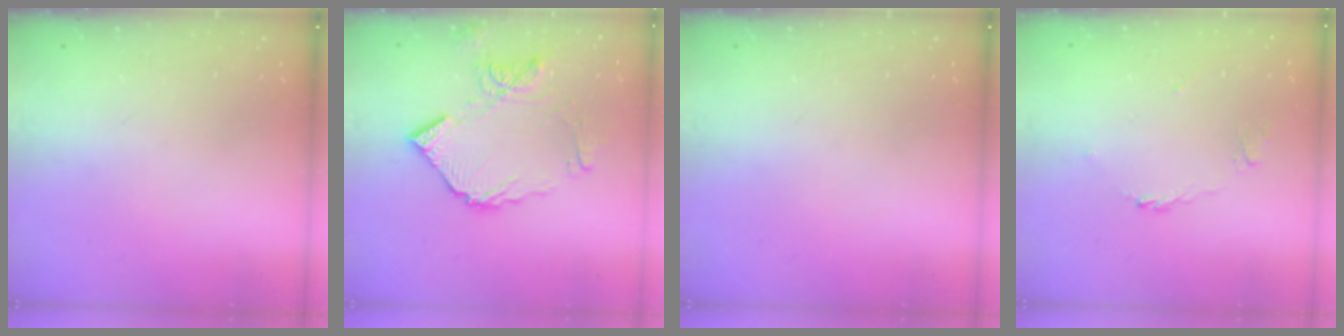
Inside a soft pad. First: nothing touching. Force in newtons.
{"total": 12.5, "press": 12.4, "slide": 1.6}
{"total": 0.0}
{"total": 3.3, "press": 3.2, "slide": 0.8}